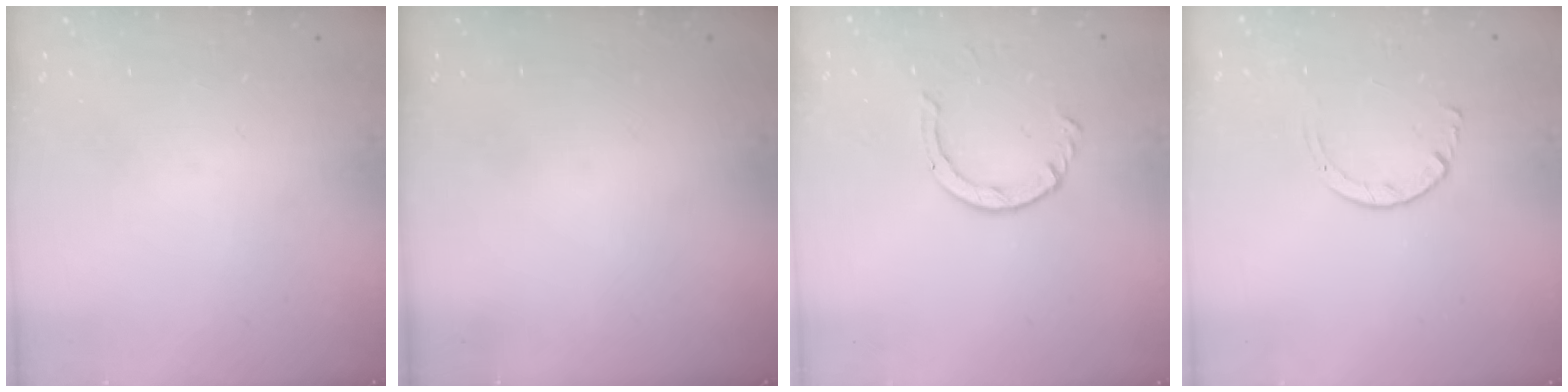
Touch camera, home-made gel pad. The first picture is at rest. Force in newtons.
{"total": 0.0}
{"total": 2.3, "press": 2.3, "slide": 0.2}
{"total": 2.7, "press": 2.7, "slide": 0.3}